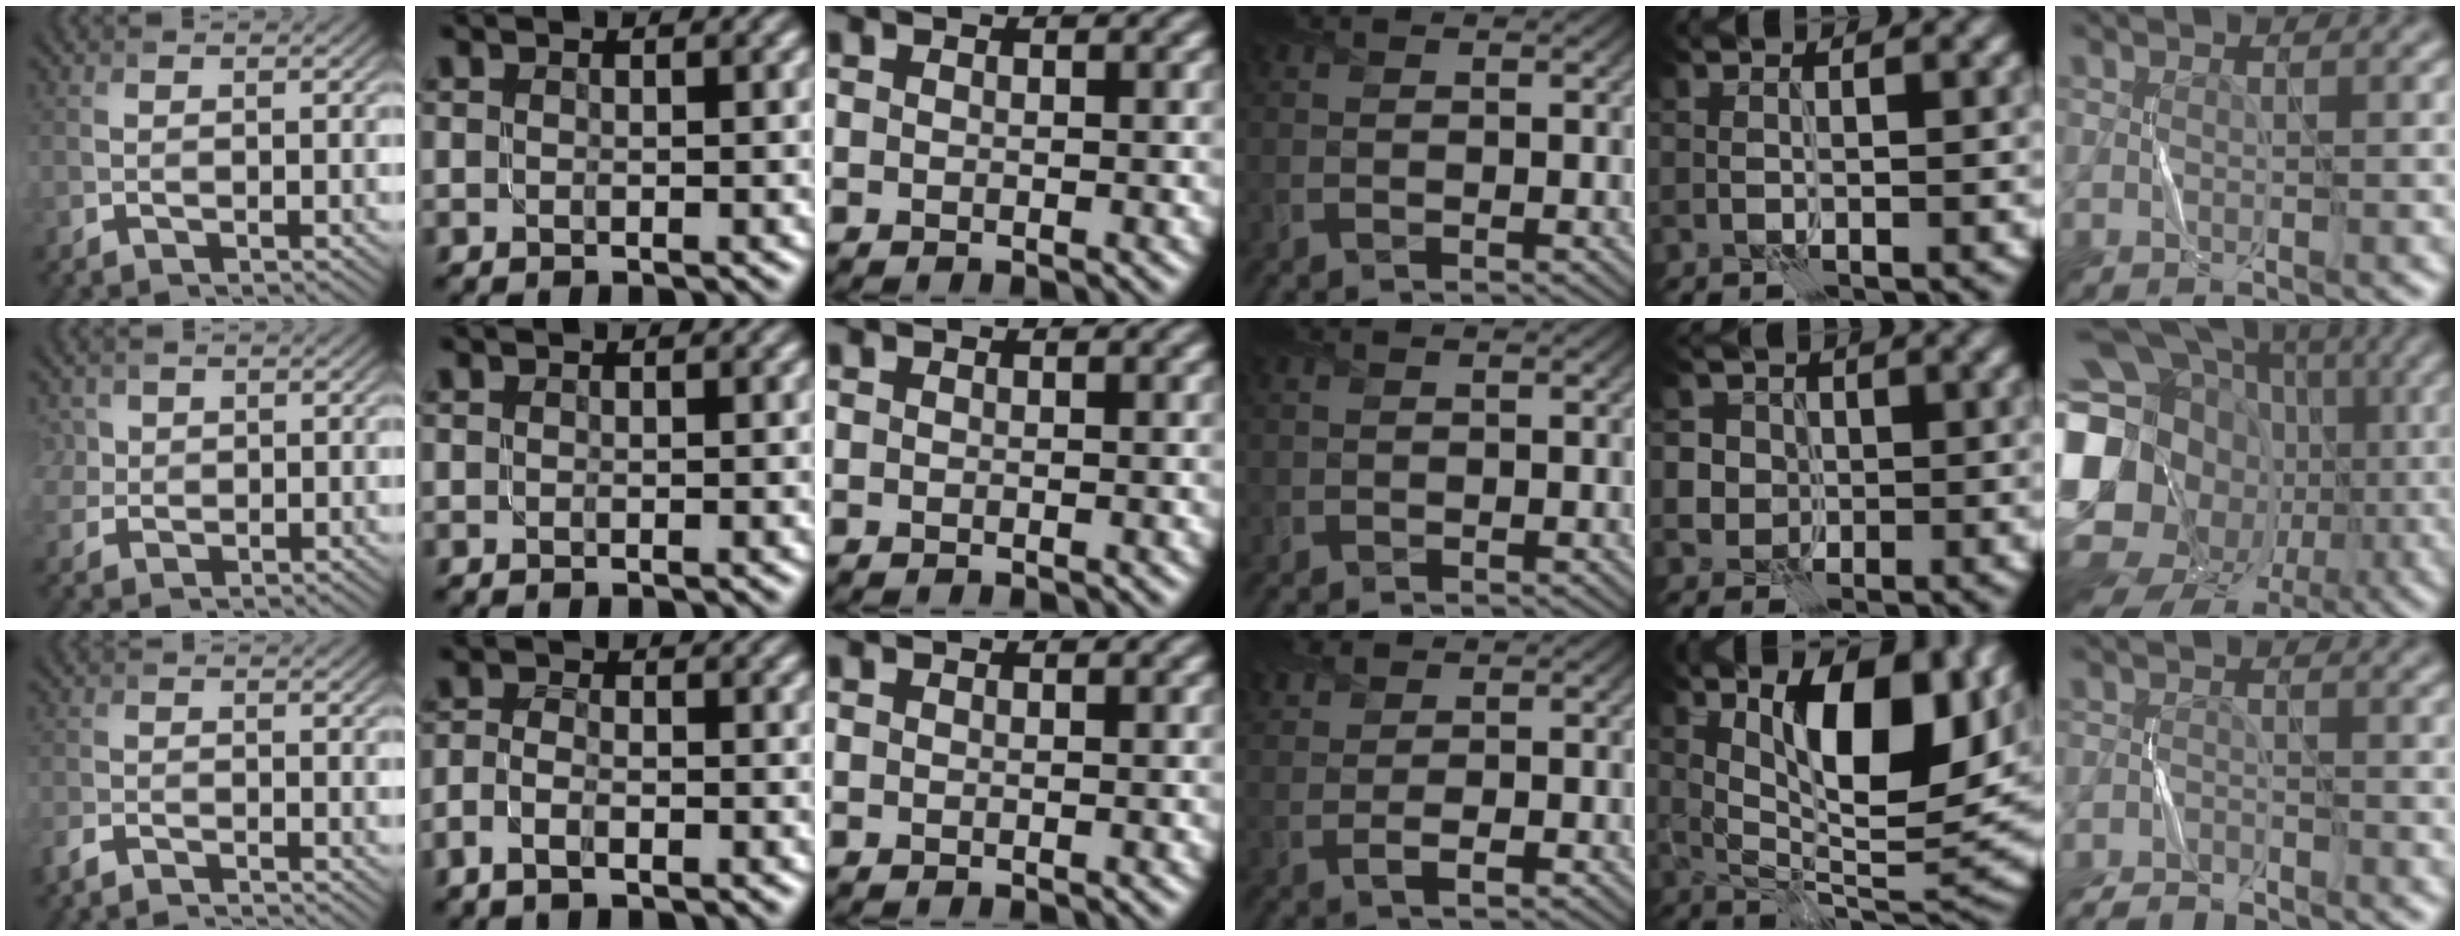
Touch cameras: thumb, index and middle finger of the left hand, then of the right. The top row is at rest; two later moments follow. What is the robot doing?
{"motion": "fold", "object": "shorts"}